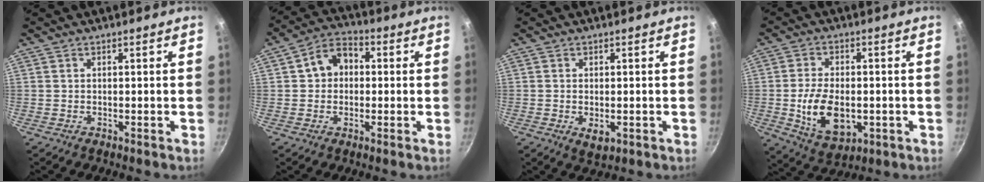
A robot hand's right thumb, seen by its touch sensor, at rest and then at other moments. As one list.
[{"total": 7.9, "force": [0.9, 6.2, 4.8], "torque": [-0.045, 0.020, 0.000]}, {"total": 3.2, "force": [-0.7, 1.9, 2.5], "torque": [-0.042, -0.010, -0.005]}, {"total": 12.1, "force": [-1.9, 7.3, 9.4], "torque": [-0.161, 0.000, -0.020]}]